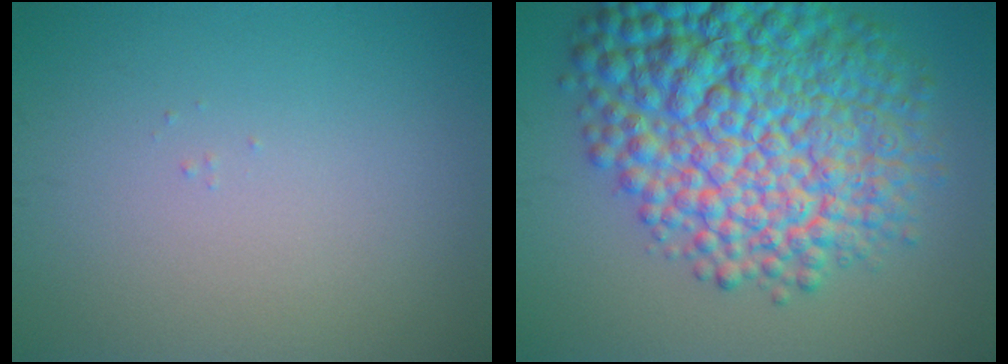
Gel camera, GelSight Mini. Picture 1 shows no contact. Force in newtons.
{"total": 13.9, "press": 13.9, "slide": 0.4}